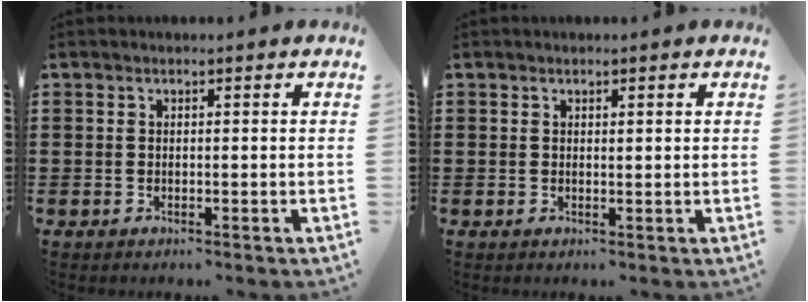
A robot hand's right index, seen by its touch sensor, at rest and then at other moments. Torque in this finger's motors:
{"motor_torque": [-0.17, 0.14, 0.06, 0.00]}